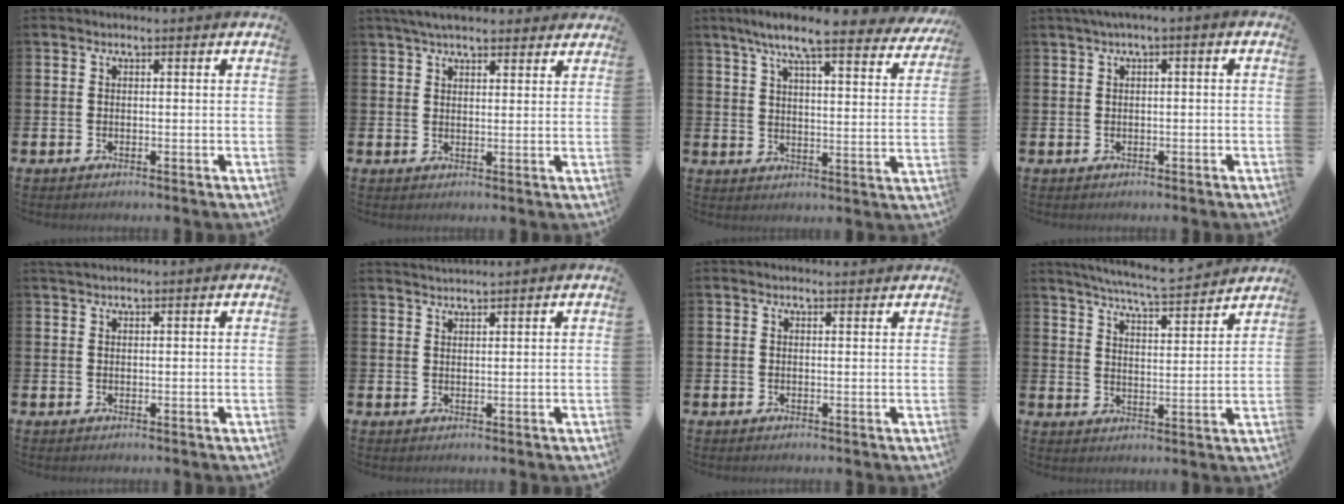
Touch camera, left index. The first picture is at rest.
{"total": 4.6, "force": [4.1, 1.2, 1.5], "torque": [-0.035, -0.008, 0.077]}
{"total": 8.8, "force": [7.7, 1.1, 4.1], "torque": [-0.085, -0.043, 0.129]}
{"total": 1.0, "force": [-0.1, 0.1, 1.0], "torque": [-0.020, 0.003, -0.003]}
{"total": 1.1, "force": [1.1, 0.0, 0.3], "torque": [0.002, -0.001, 0.018]}
{"total": 1.9, "force": [1.9, -0.3, 0.0], "torque": [-0.002, -0.009, 0.035]}
{"total": 1.1, "force": [1.0, 0.1, 0.1], "torque": [0.012, -0.004, 0.016]}
{"total": 6.5, "force": [6.4, -0.2, 1.5], "torque": [-0.040, -0.047, 0.109]}